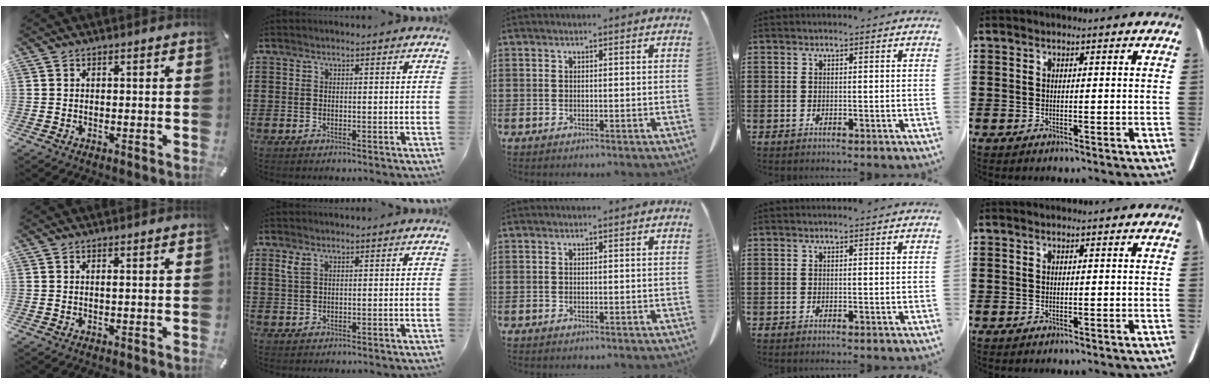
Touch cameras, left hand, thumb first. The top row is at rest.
{"thumb": {"total": 0.5, "force": [0.0, -0.1, 0.5], "torque": [-0.008, -0.001, 0.000]}, "index": {"total": 1.8, "force": [0.9, 0.8, 1.3], "torque": [-0.031, 0.003, 0.016]}}